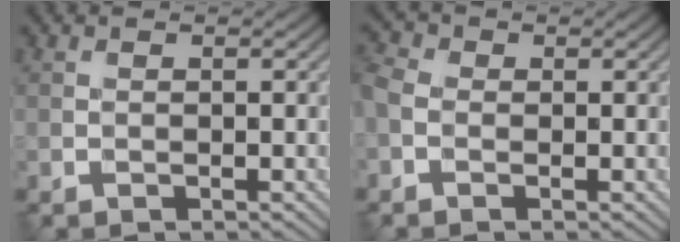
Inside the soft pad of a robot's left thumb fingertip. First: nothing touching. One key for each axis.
{"total": 3.3, "fx": -0.9, "fy": 2.3, "fz": 2.2, "tx": -0.050, "ty": 0.004, "tz": -0.029}